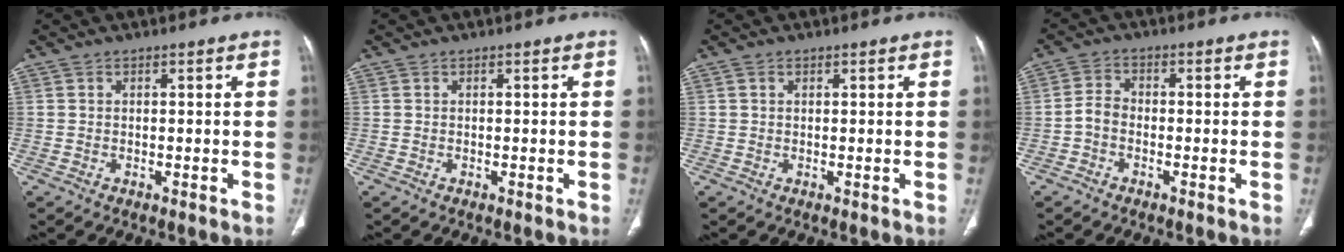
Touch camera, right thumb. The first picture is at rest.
{"total": 0.0}
{"total": 0.7, "force": [0.4, 0.5, 0.3], "torque": [-0.001, 0.000, 0.005]}
{"total": 3.1, "force": [-1.2, 2.1, 2.0], "torque": [-0.031, 0.016, -0.032]}